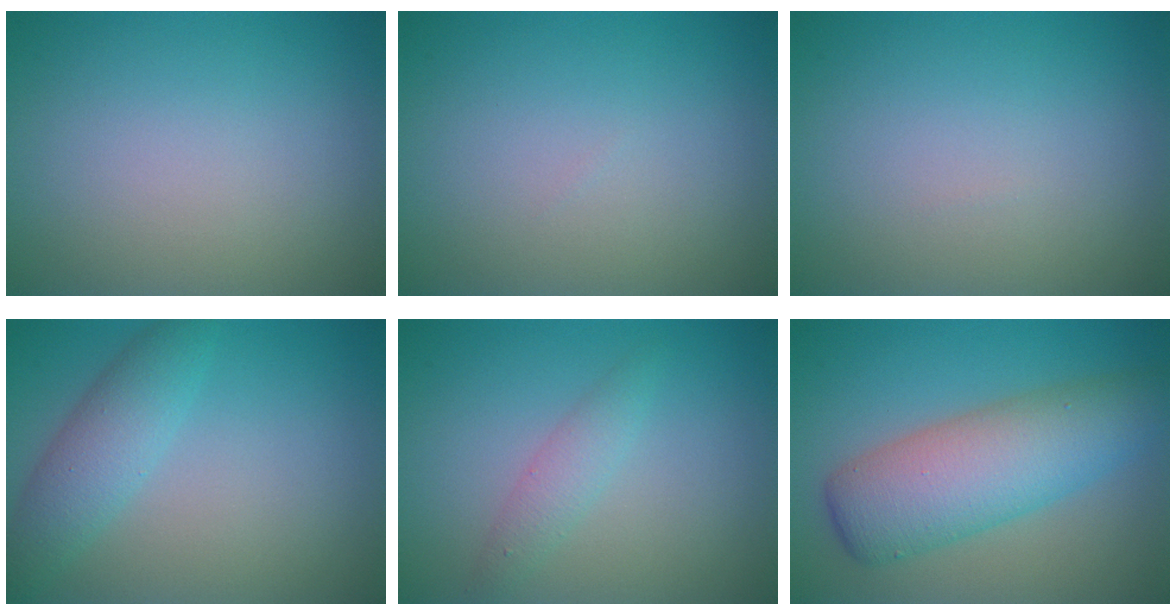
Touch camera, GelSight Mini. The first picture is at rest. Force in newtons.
{"total": 0.0}
{"total": 0.0}
{"total": 3.6, "press": 3.6, "slide": 0.0}
{"total": 1.8, "press": 1.8, "slide": 0.0}
{"total": 7.6, "press": 7.6, "slide": 0.2}